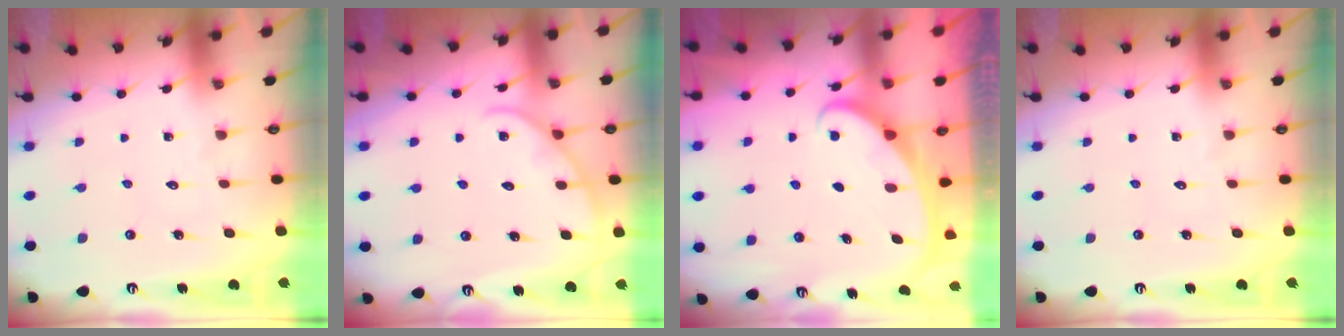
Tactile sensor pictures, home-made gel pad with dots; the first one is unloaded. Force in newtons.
{"total": 3.4, "press": 3.4, "slide": 0.3}
{"total": 2.2, "press": 2.1, "slide": 0.3}
{"total": 0.0}